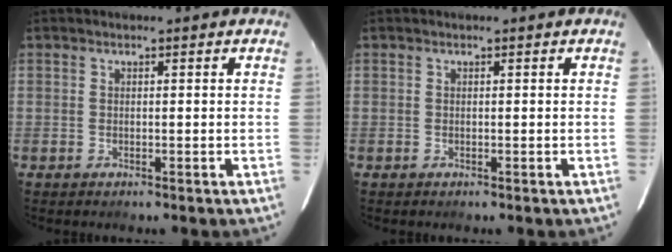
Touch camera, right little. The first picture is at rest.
{"total": 0.0}